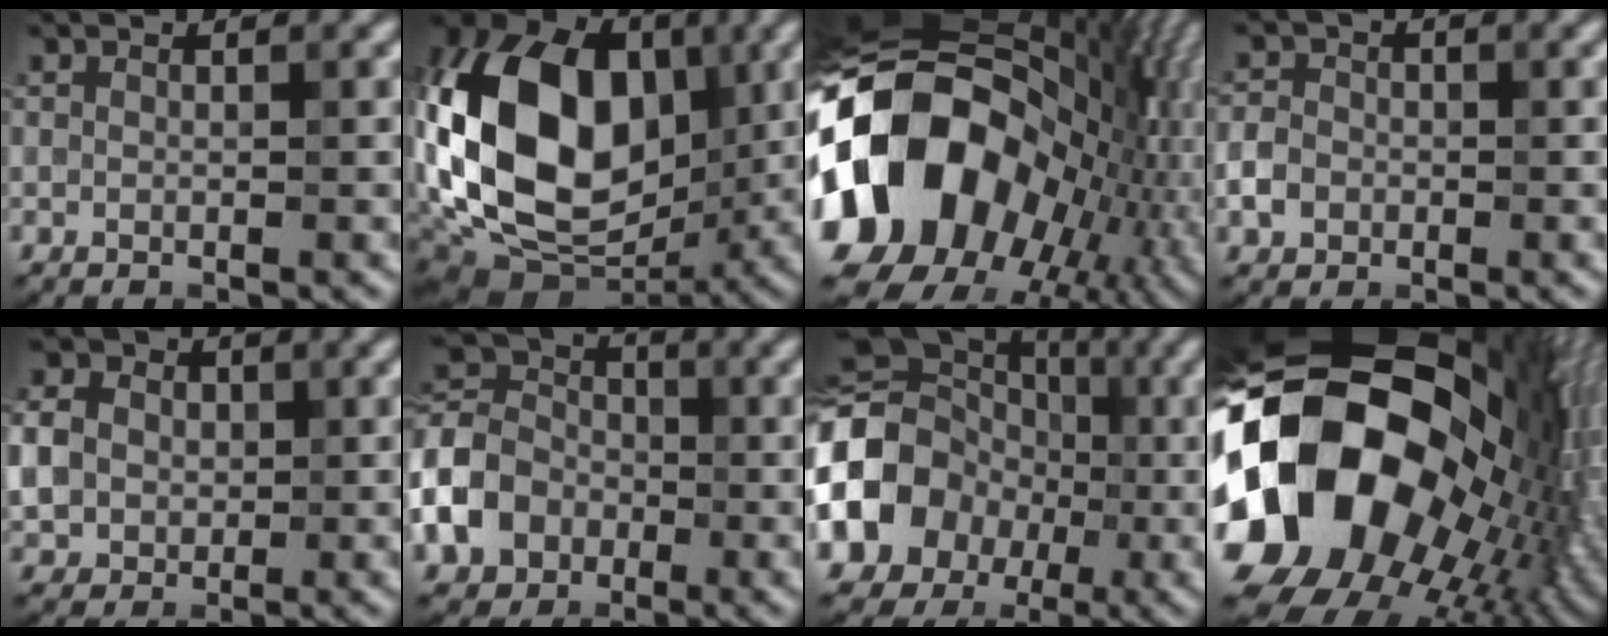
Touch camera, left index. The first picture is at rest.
{"total": 15.9, "force": [-0.2, 11.1, 11.4], "torque": [-0.208, 0.009, -0.028]}
{"total": 21.5, "force": [-3.5, 15.6, 14.4], "torque": [-0.305, -0.023, -0.051]}
{"total": 2.2, "force": [-0.7, 1.9, 0.9], "torque": [-0.013, 0.001, -0.018]}
{"total": 7.0, "force": [1.3, 5.9, 3.6], "torque": [-0.079, 0.026, 0.011]}
{"total": 7.9, "force": [-2.8, 6.3, 4.0], "torque": [-0.103, 0.004, -0.069]}
{"total": 9.5, "force": [-1.9, 8.0, 4.7], "torque": [-0.080, 0.003, -0.051]}
{"total": 22.5, "force": [-1.5, 16.6, 15.1], "torque": [-0.306, 0.000, -0.027]}